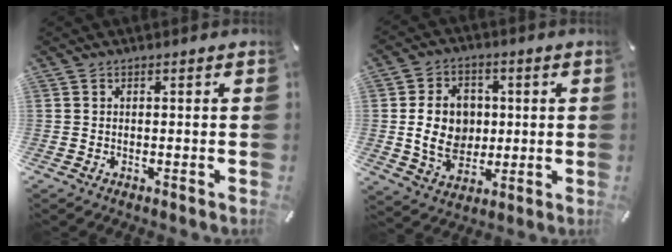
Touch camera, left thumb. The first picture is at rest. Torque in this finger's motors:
{"motor_torque": [0.36, 0.38, 0.62, 0.21, 0.36]}